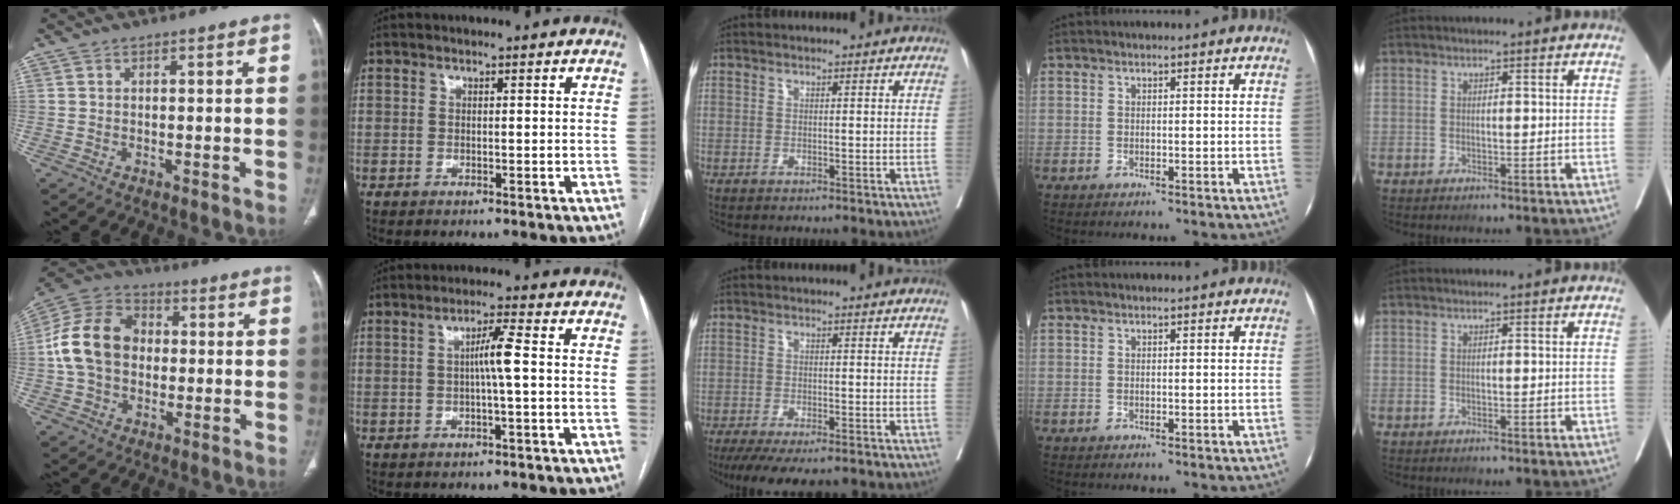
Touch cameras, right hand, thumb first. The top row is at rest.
{"thumb": {"total": 14.4, "force": [0.1, 11.1, 9.3], "torque": [-0.162, 0.034, -0.006]}, "index": {"total": 4.1, "force": [-0.1, -0.3, 4.1], "torque": [-0.073, 0.007, -0.001]}, "middle": {"total": 9.8, "force": [-7.9, 2.3, 5.2], "torque": [-0.074, -0.017, -0.116]}}